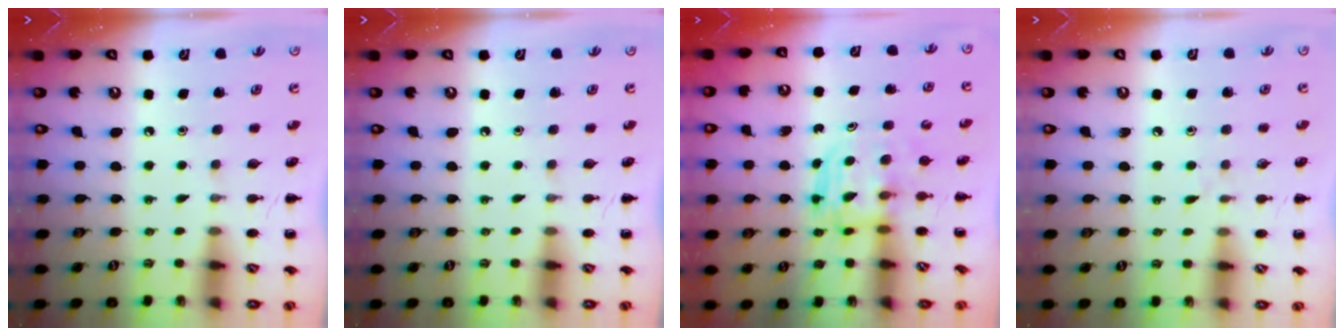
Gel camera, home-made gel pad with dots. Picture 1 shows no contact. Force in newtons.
{"total": 0.0}
{"total": 3.8, "press": 3.7, "slide": 0.2}
{"total": 3.1, "press": 2.8, "slide": 1.3}